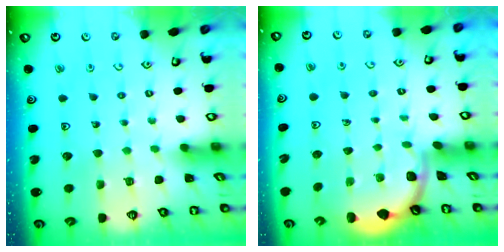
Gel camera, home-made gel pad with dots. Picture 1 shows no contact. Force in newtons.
{"total": 1.7, "press": 1.7, "slide": 0.0}